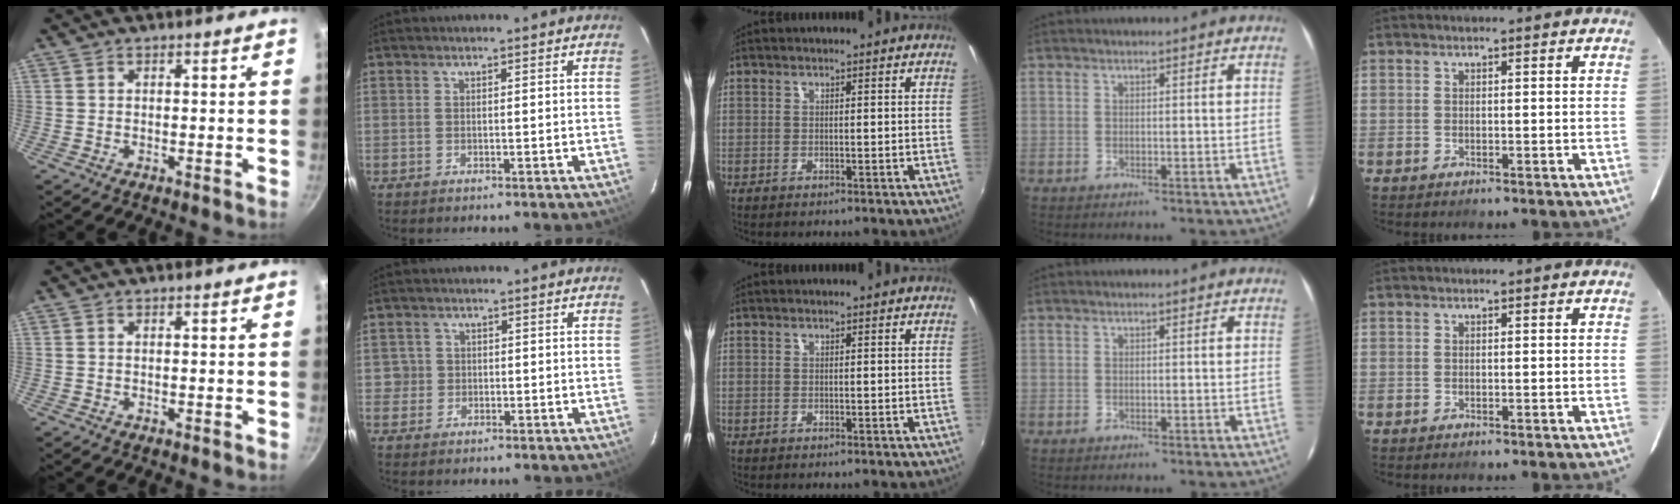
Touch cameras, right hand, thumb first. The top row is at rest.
{"index": {"total": 2.7, "force": [-0.5, 2.7, 0.3], "torque": [0.004, 0.015, -0.005]}}